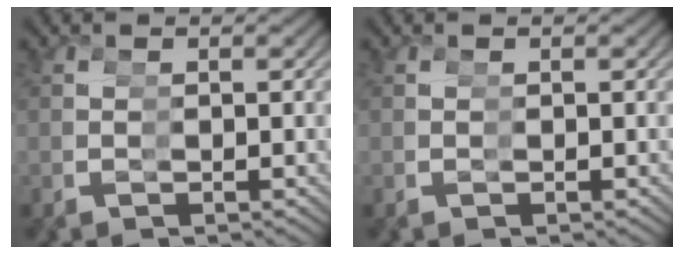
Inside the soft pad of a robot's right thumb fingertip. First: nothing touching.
{"total": 0.0}